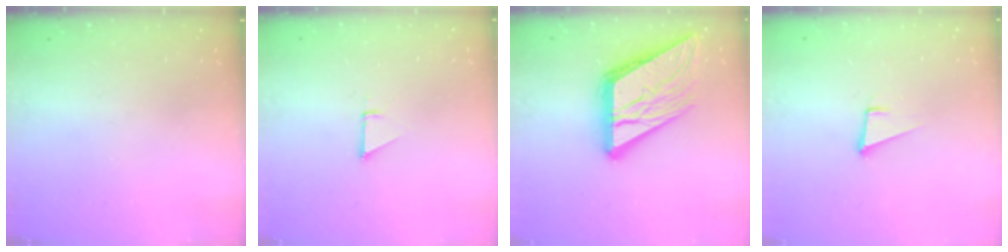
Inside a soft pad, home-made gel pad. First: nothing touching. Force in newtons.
{"total": 1.5, "press": 1.5, "slide": 0.0}
{"total": 17.1, "press": 17.1, "slide": 1.8}
{"total": 3.6, "press": 2.7, "slide": 2.4}